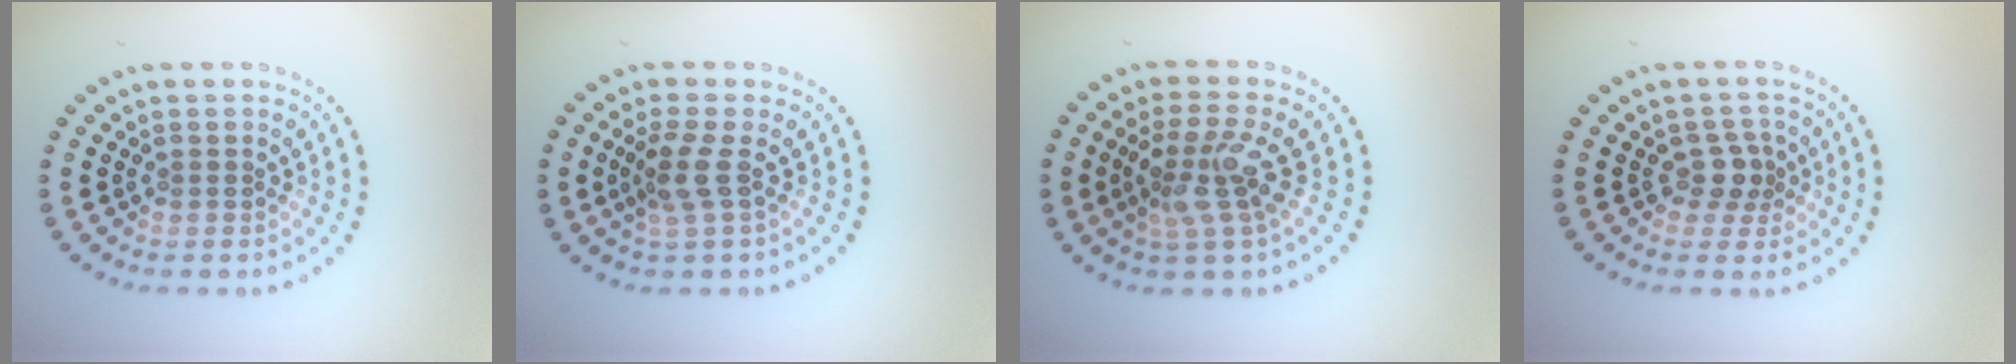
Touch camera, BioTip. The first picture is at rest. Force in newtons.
{"total": 2.4, "press": 1.8, "slide": 1.5}
{"total": 3.5, "press": 2.9, "slide": 1.9}
{"total": 2.2, "press": 1.6, "slide": 1.4}